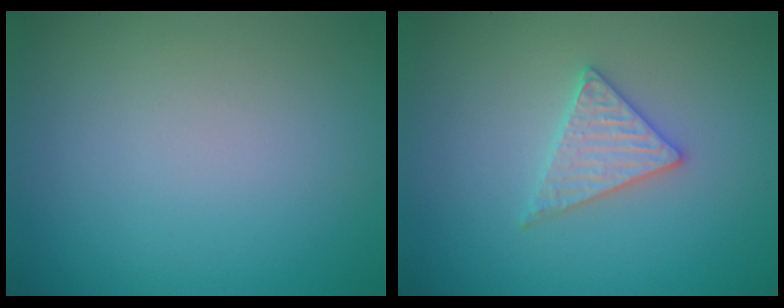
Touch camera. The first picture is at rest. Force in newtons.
{"total": 2.6, "press": 2.6, "slide": 0.3}